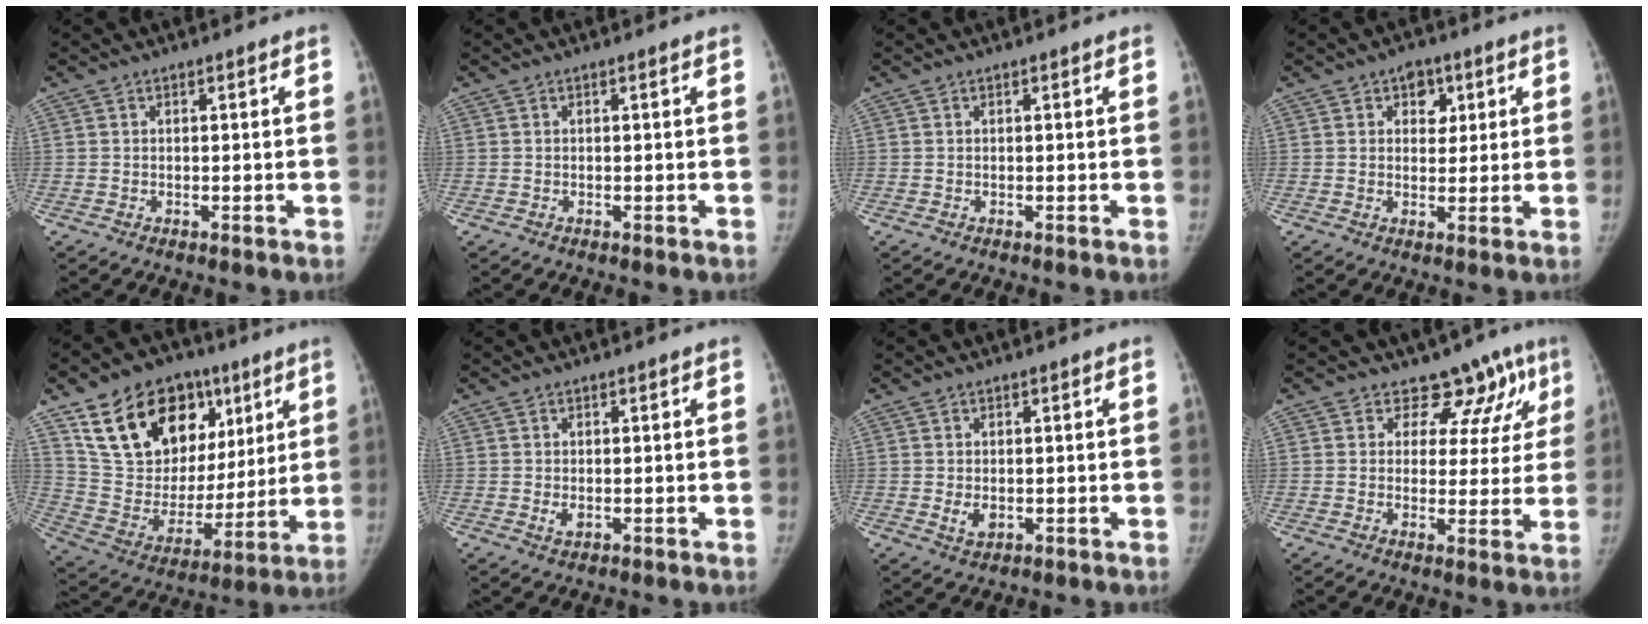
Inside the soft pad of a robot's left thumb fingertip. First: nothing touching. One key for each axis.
{"total": 0.0}
{"total": 0.0}
{"total": 4.9, "fx": 2.1, "fy": 3.7, "fz": 2.4, "tx": 0.000, "ty": -0.006, "tz": 0.026}
{"total": 25.7, "fx": 12.5, "fy": 16.9, "fz": 14.8, "tx": -0.205, "ty": -0.003, "tz": 0.227}
{"total": 1.5, "fx": 0.0, "fy": 1.0, "fz": 1.0, "tx": -0.015, "ty": -0.003, "tz": 0.003}
{"total": 2.5, "fx": -0.1, "fy": 1.8, "fz": 1.7, "tx": -0.024, "ty": -0.005, "tz": 0.004}
{"total": 9.6, "fx": 7.0, "fy": 6.3, "fz": 1.8, "tx": 0.032, "ty": -0.028, "tz": 0.065}